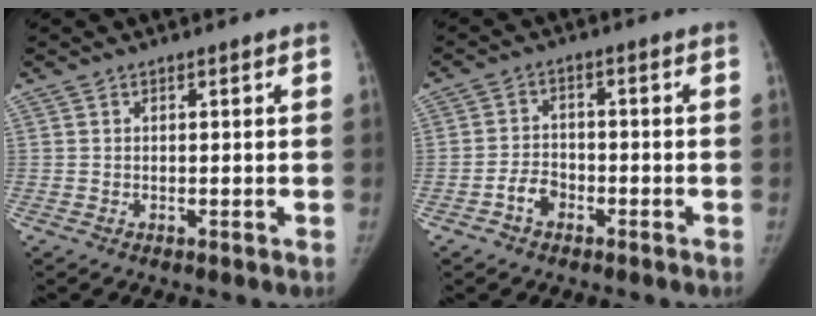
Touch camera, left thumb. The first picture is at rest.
{"total": 4.0, "force": [-2.2, 2.8, 1.9], "torque": [-0.024, 0.021, -0.041]}